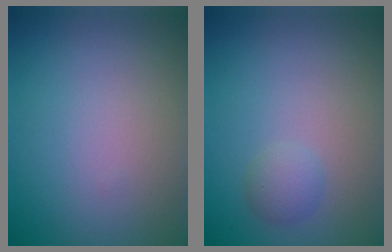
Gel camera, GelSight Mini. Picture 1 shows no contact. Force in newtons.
{"total": 1.4, "press": 1.4, "slide": 0.0}